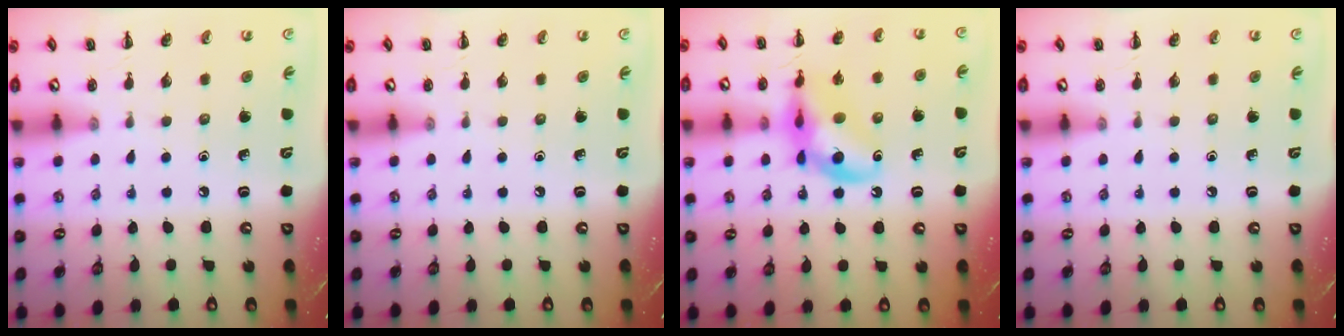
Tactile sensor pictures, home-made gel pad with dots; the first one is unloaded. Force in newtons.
{"total": 0.0}
{"total": 13.3, "press": 13.0, "slide": 2.6}
{"total": 0.0}